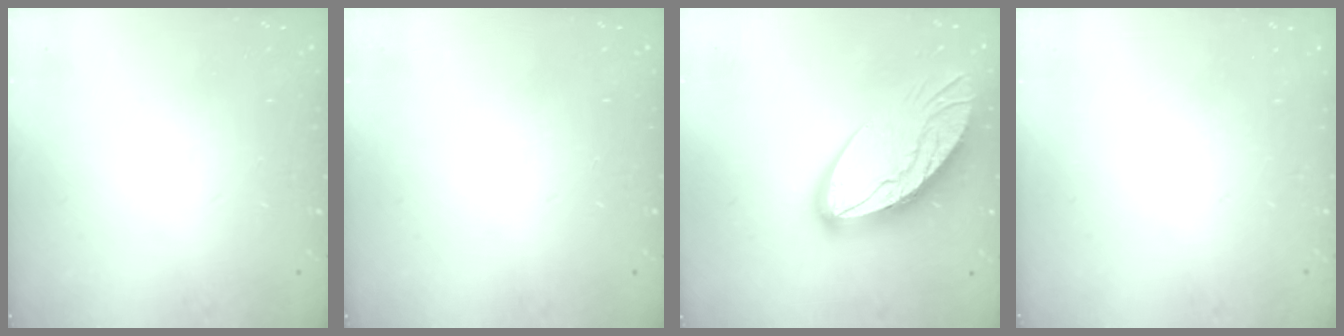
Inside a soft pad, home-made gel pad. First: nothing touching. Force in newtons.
{"total": 0.0}
{"total": 20.9, "press": 20.8, "slide": 2.2}
{"total": 0.0}